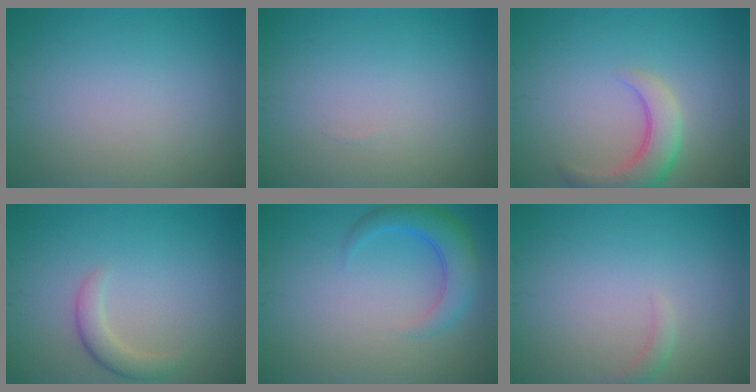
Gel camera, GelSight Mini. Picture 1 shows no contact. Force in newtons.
{"total": 0.0}
{"total": 4.2, "press": 4.2, "slide": 0.4}
{"total": 2.1, "press": 2.1, "slide": 0.1}
{"total": 3.8, "press": 3.8, "slide": 0.3}
{"total": 1.0, "press": 0.9, "slide": 0.2}